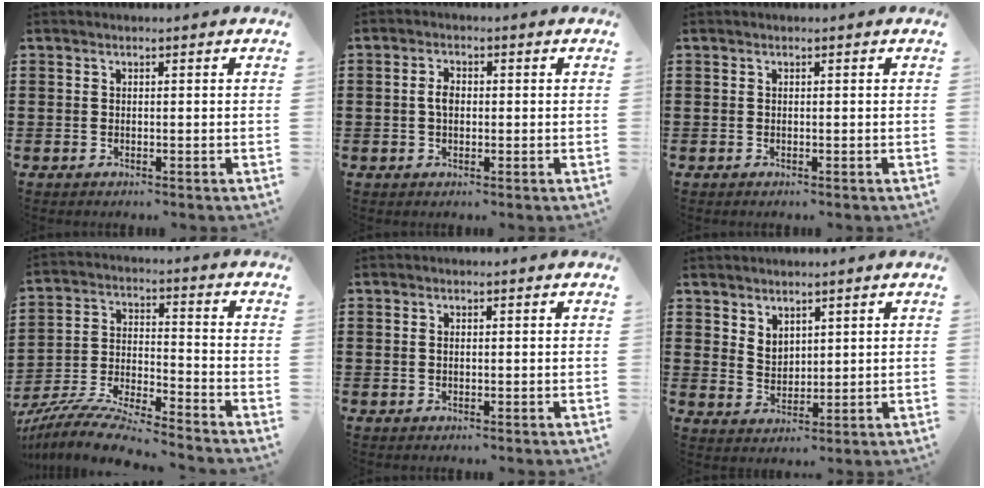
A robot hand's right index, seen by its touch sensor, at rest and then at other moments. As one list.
[{"total": 2.5, "force": [0.0, 1.4, 2.0], "torque": [-0.042, 0.006, -0.001]}, {"total": 0.0}, {"total": 9.2, "force": [-8.8, 0.0, 2.5], "torque": [-0.056, 0.006, -0.177]}, {"total": 0.8, "force": [0.1, 0.5, 0.6], "torque": [-0.014, 0.002, 0.001]}, {"total": 3.3, "force": [2.7, 1.9, 0.2], "torque": [-0.013, 0.003, 0.053]}]